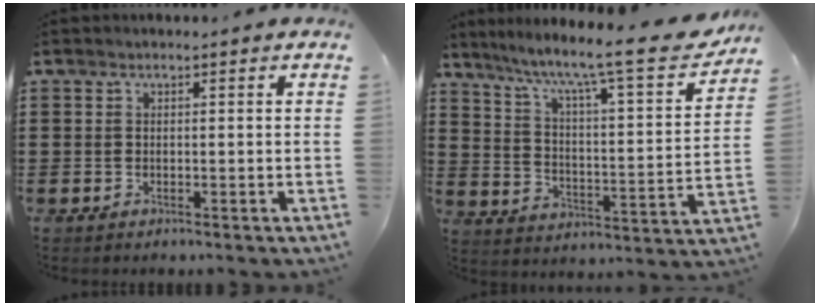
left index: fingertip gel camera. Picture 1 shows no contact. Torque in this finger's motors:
{"motor_torque": [1.39, -0.75, 0.33, 0.21]}